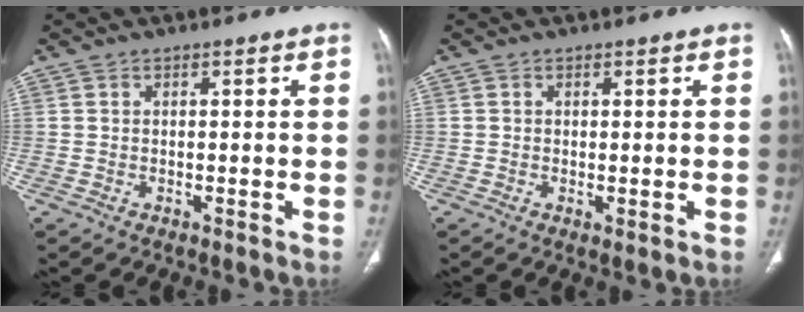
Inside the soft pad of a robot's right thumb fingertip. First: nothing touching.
{"total": 0.9, "force": [-0.1, 0.3, 0.9], "torque": [-0.021, -0.007, 0.001]}